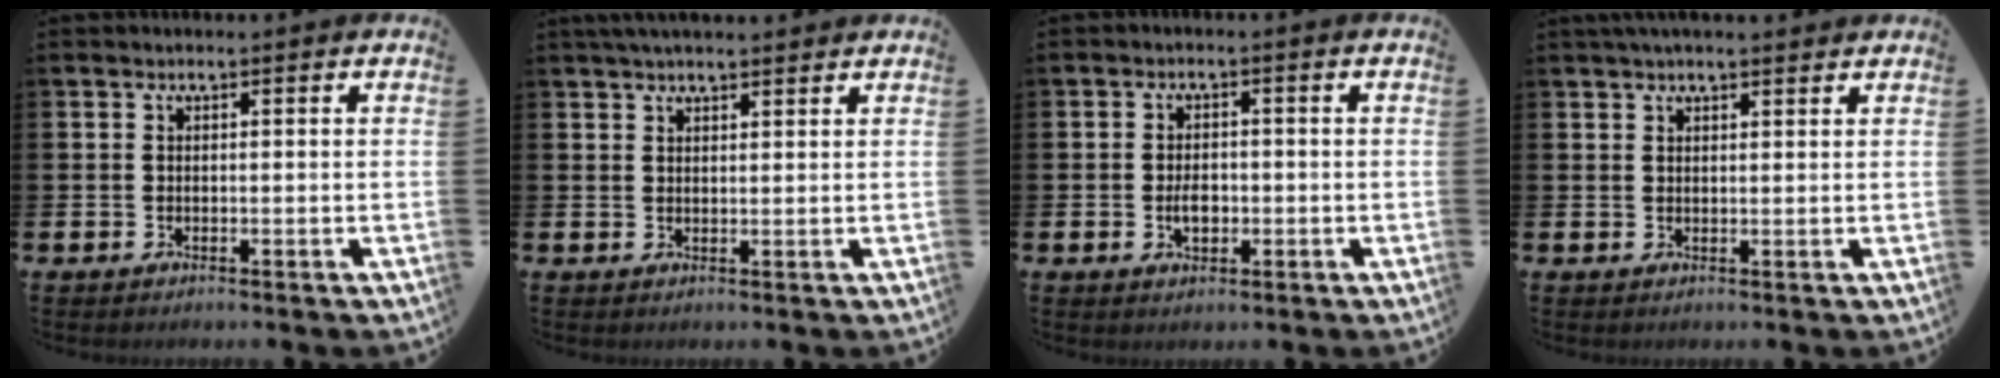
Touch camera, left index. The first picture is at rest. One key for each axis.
{"total": 2.7, "fx": 2.5, "fy": 0.4, "fz": 0.9, "tx": -0.018, "ty": -0.003, "tz": 0.045}
{"total": 2.7, "fx": -0.5, "fy": 1.7, "fz": 2.1, "tx": -0.019, "ty": -0.005, "tz": -0.014}
{"total": 2.4, "fx": 2.2, "fy": 0.3, "fz": 0.8, "tx": -0.007, "ty": -0.006, "tz": 0.038}